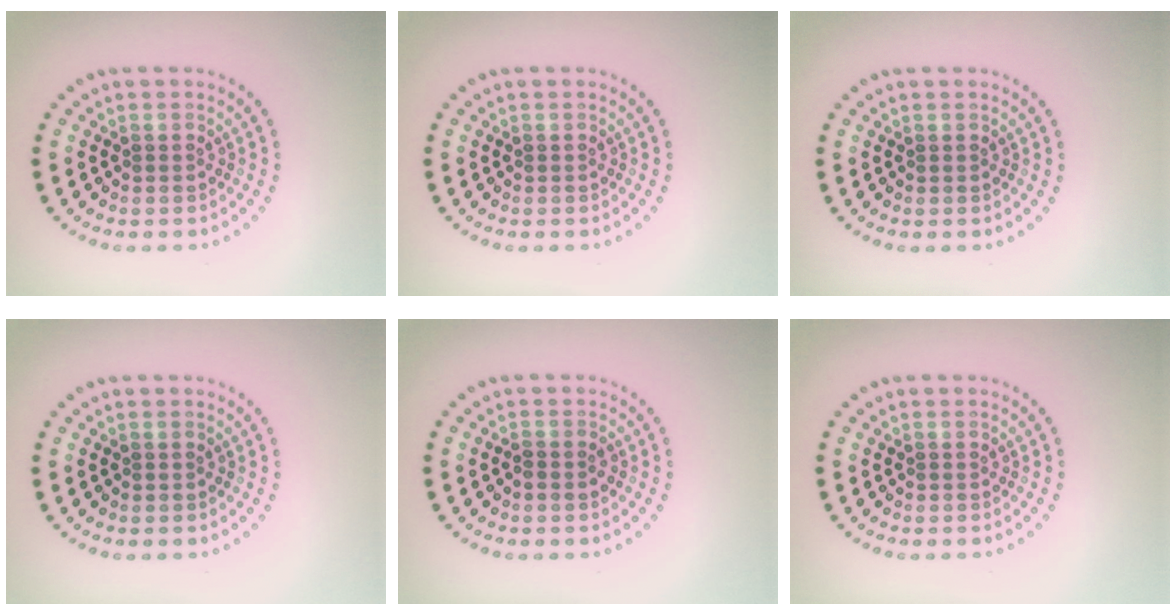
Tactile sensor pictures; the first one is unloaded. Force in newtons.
{"total": 0.0}
{"total": 0.0}
{"total": 0.0}
{"total": 0.9, "press": 0.8, "slide": 0.4}
{"total": 0.0}